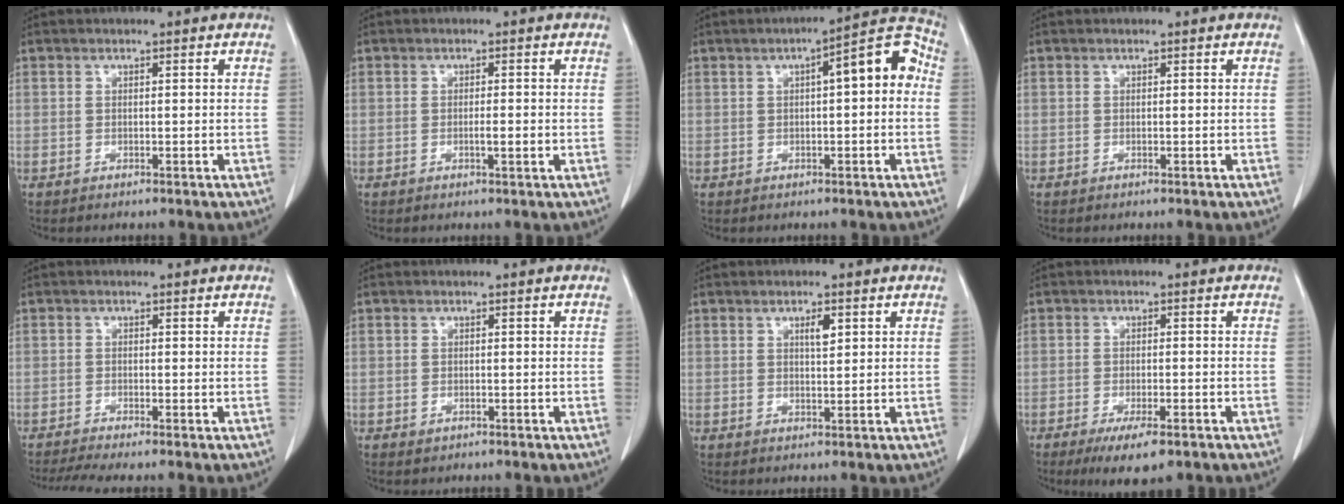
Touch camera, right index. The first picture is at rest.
{"total": 1.6, "force": [-0.3, 0.1, 1.5], "torque": [-0.026, 0.001, -0.003]}
{"total": 8.4, "force": [1.1, 1.9, 8.2], "torque": [-0.106, 0.034, 0.008]}
{"total": 0.0}
{"total": 3.2, "force": [-2.6, -0.5, 1.7], "torque": [-0.035, -0.011, -0.050]}
{"total": 0.7, "force": [-0.4, 0.5, 0.3], "torque": [-0.009, -0.002, -0.001]}
{"total": 2.2, "force": [1.0, 0.6, 1.8], "torque": [-0.032, -0.002, 0.016]}
{"total": 6.1, "force": [-3.8, 1.3, 4.6], "torque": [-0.073, -0.013, -0.056]}